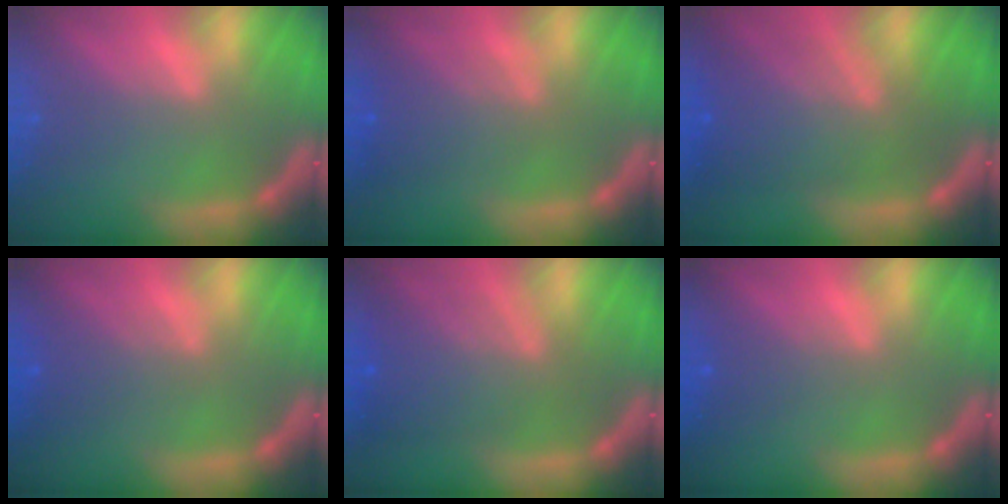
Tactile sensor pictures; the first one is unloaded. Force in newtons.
{"total": 4.0}
{"total": 7.5}
{"total": 3.0}
{"total": 6.1}
{"total": 1.9}